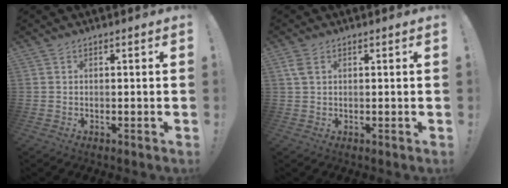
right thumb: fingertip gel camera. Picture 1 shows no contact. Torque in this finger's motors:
{"motor_torque": [0.15, -0.33, 0.13, -0.04, -0.05]}